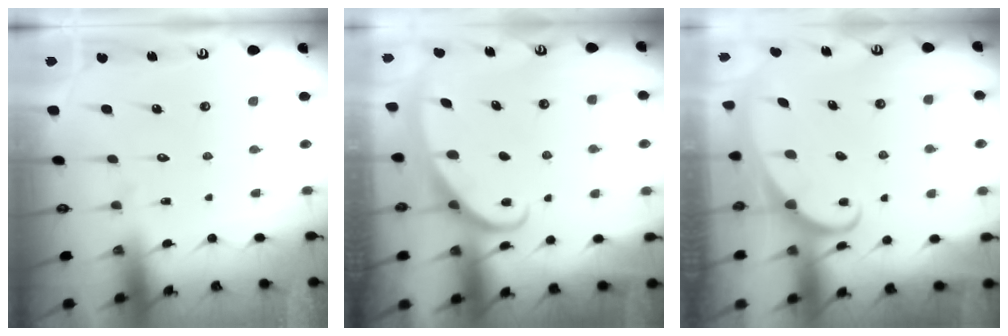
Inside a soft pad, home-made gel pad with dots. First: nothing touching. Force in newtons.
{"total": 2.9, "press": 2.9, "slide": 0.4}
{"total": 2.3, "press": 2.3, "slide": 0.3}